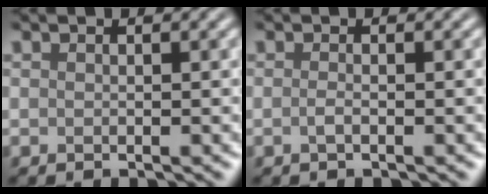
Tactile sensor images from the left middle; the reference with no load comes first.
{"total": 0.9, "force": [-0.3, 0.2, 0.7], "torque": [-0.015, -0.001, -0.008]}